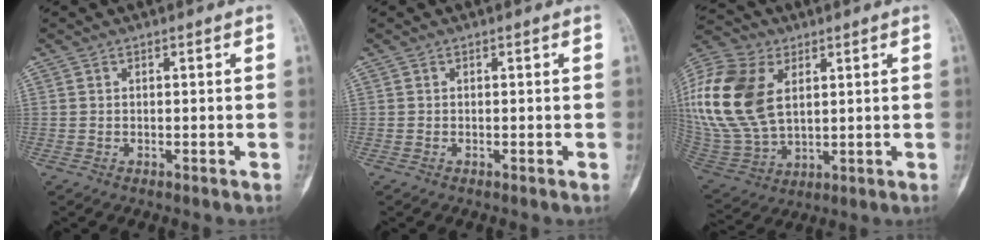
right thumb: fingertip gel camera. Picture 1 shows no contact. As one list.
[{"total": 0.0}, {"total": 23.8, "force": [6.1, 15.3, 17.2], "torque": [-0.389, -0.007, 0.122]}]